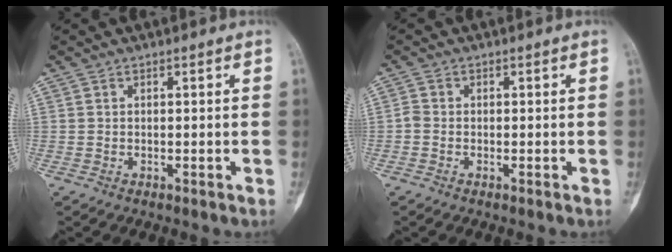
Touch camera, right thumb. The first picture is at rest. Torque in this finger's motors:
{"motor_torque": [1.93, 2.10, 0.56, -0.57, 0.15]}